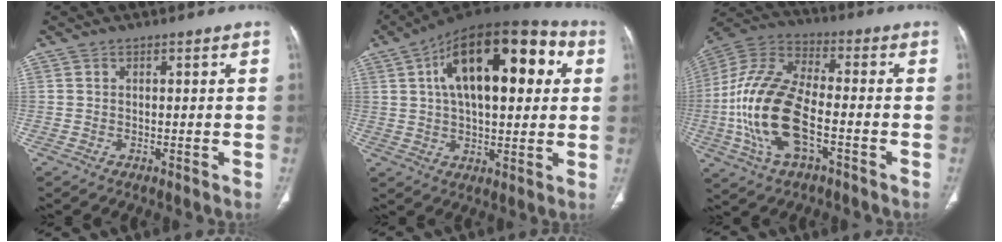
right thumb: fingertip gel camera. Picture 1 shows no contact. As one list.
[{"total": 23.6, "force": [6.5, 11.1, 19.8], "torque": [-0.289, 0.025, 0.093]}, {"total": 19.5, "force": [-4.5, 9.4, 16.5], "torque": [-0.350, 0.023, -0.084]}]